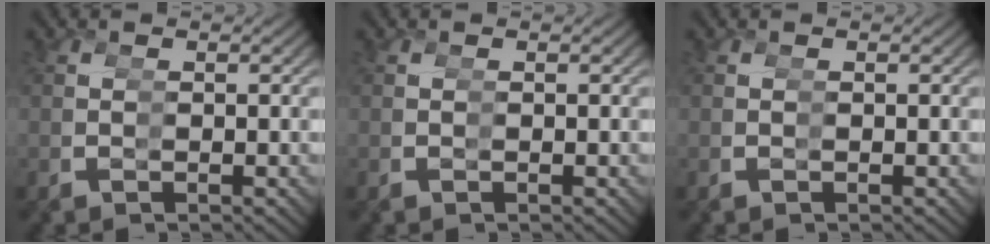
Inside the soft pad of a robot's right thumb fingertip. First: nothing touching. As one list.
[{"total": 0.0}, {"total": 0.0}]